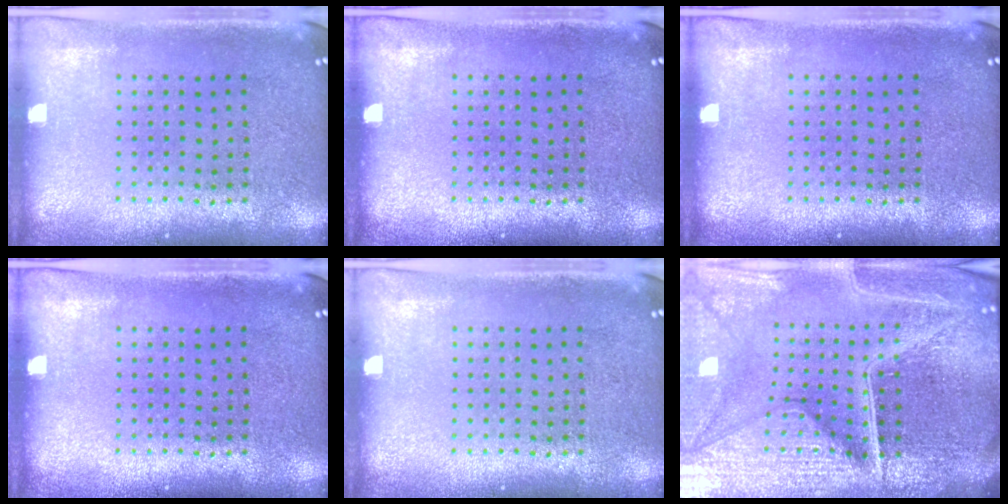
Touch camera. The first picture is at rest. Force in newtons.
{"total": 0.0}
{"total": 0.0}
{"total": 0.0}
{"total": 0.0}
{"total": 7.1, "press": 6.2, "slide": 3.4}